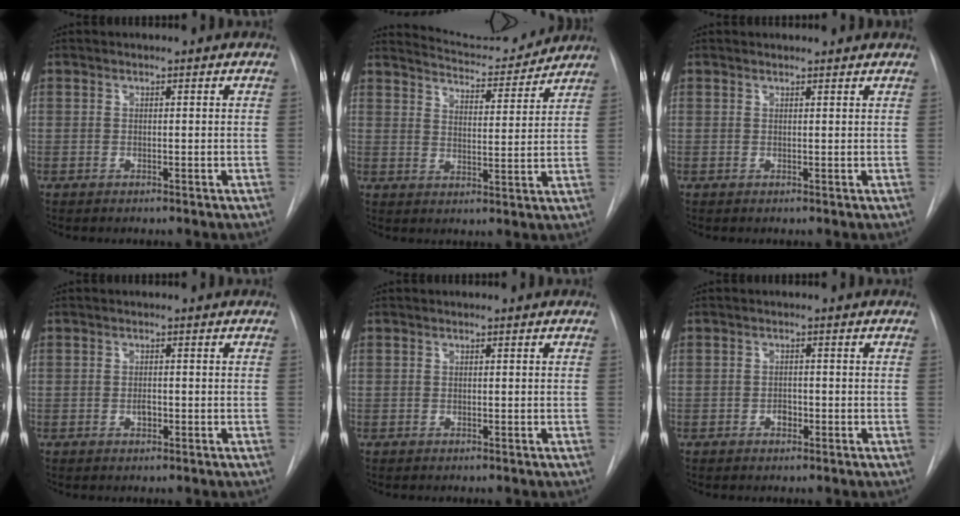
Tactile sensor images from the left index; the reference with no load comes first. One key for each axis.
{"total": 10.8, "fx": 10.7, "fy": 0.9, "fz": 1.6, "tx": -0.027, "ty": -0.002, "tz": 0.153}
{"total": 3.0, "fx": 2.9, "fy": 0.4, "fz": 0.4, "tx": -0.010, "ty": 0.015, "tz": 0.031}
{"total": 1.0, "fx": -0.3, "fy": 0.5, "fz": 0.8, "tx": -0.016, "ty": 0.001, "tz": -0.006}
{"total": 0.0}
{"total": 1.2, "fx": -0.6, "fy": 0.8, "fz": 0.7, "tx": -0.009, "ty": 0.004, "tz": -0.010}